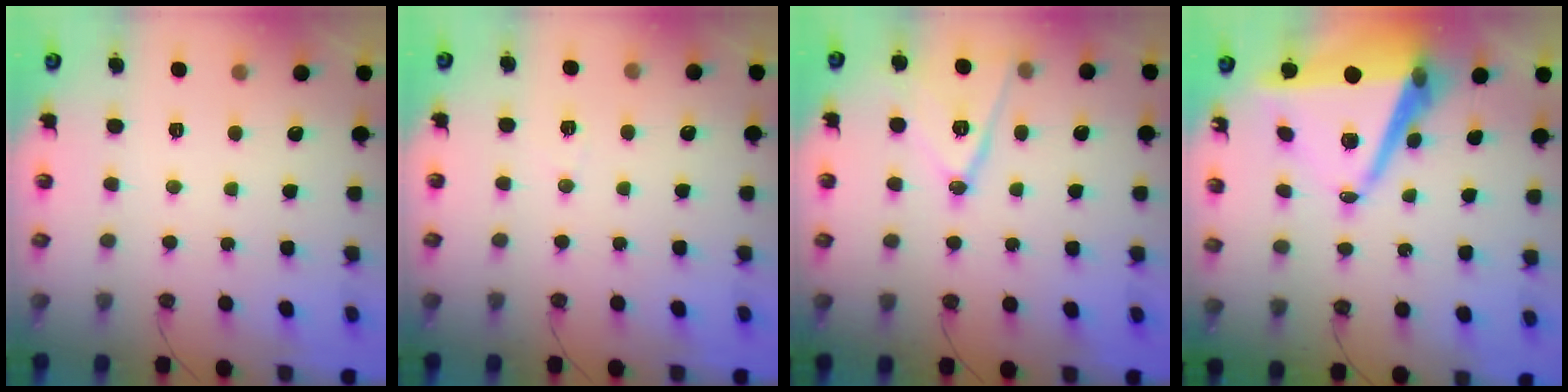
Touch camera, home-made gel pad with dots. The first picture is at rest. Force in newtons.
{"total": 4.2, "press": 3.9, "slide": 1.7}
{"total": 13.4, "press": 13.0, "slide": 3.4}
{"total": 12.7, "press": 12.0, "slide": 4.2}